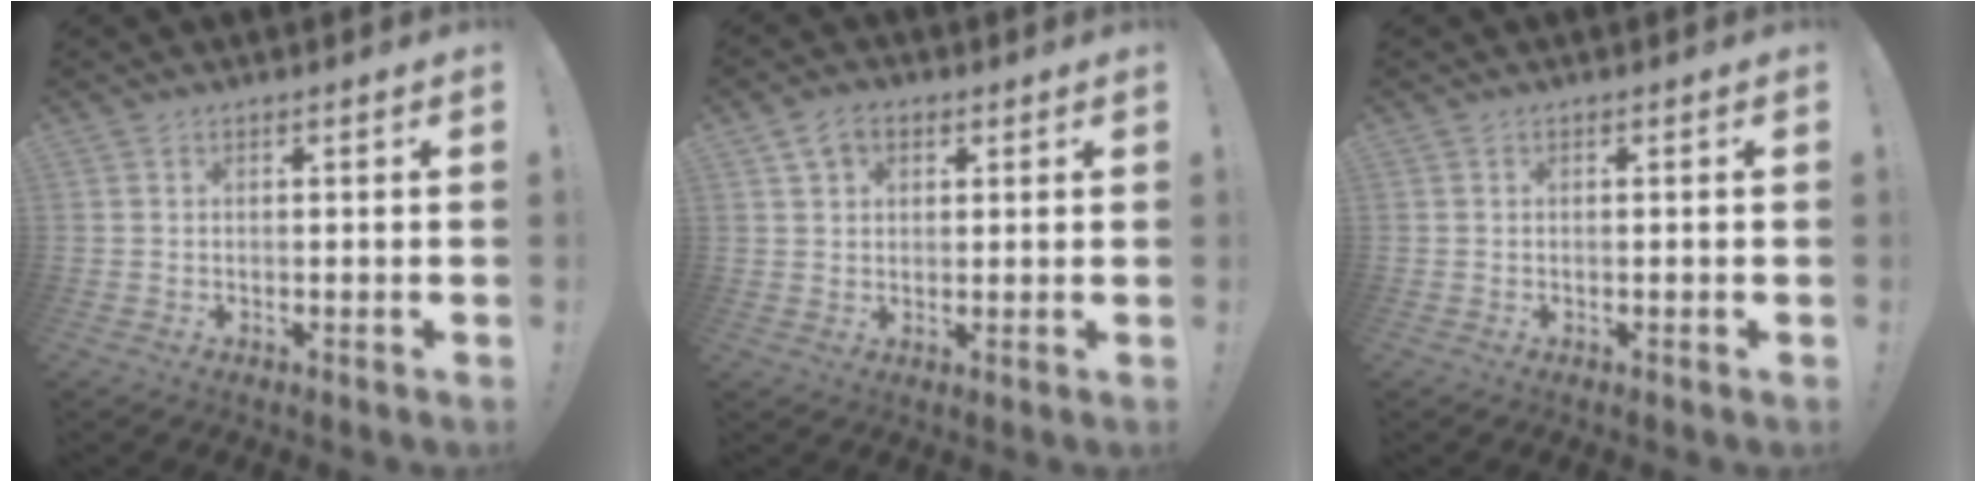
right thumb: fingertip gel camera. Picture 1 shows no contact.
{"total": 5.7, "force": [2.8, 4.1, 2.8], "torque": [-0.041, -0.004, 0.054]}
{"total": 0.0}